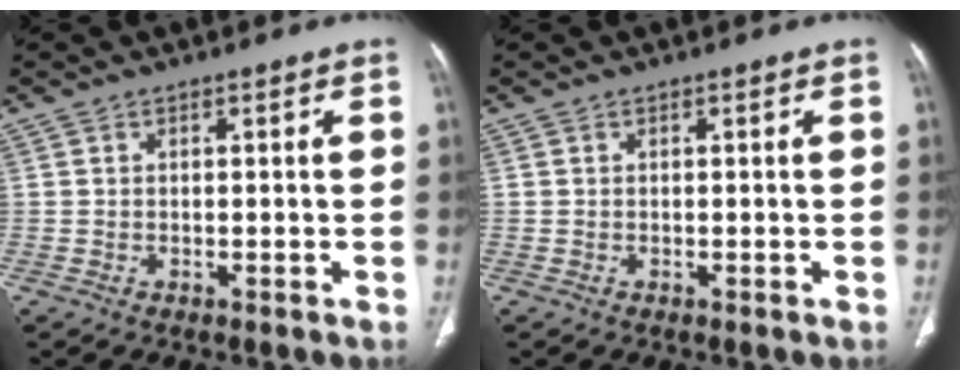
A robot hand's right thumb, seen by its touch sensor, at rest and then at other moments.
{"total": 0.0}